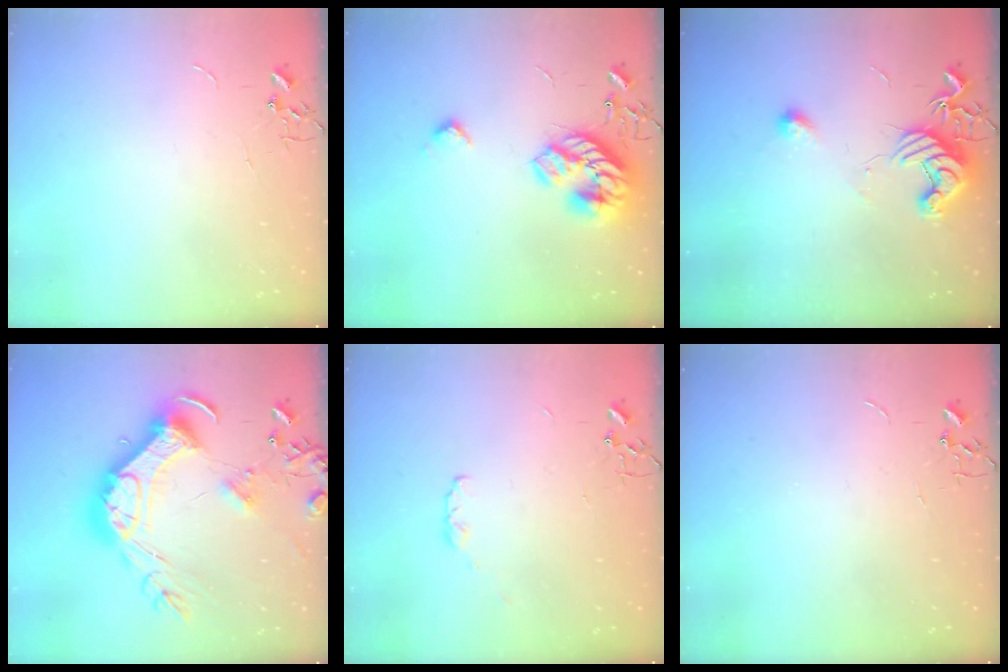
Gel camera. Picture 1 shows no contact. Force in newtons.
{"total": 19.2, "press": 19.2, "slide": 0.6}
{"total": 12.1, "press": 12.1, "slide": 0.8}
{"total": 27.8, "press": 27.6, "slide": 3.0}
{"total": 3.5, "press": 3.5, "slide": 0.5}
{"total": 0.0}